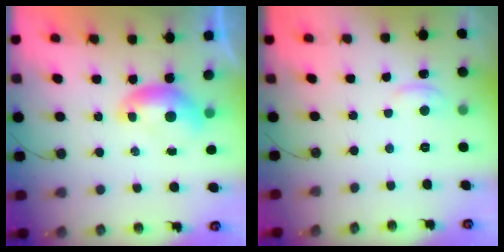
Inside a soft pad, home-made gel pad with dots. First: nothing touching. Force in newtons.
{"total": 2.0, "press": 1.9, "slide": 0.4}